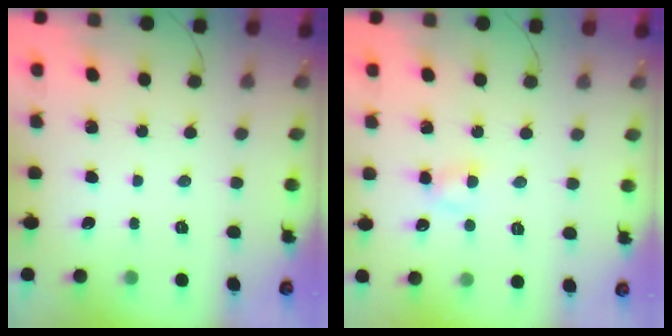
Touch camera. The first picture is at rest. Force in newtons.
{"total": 3.3, "press": 3.0, "slide": 1.2}